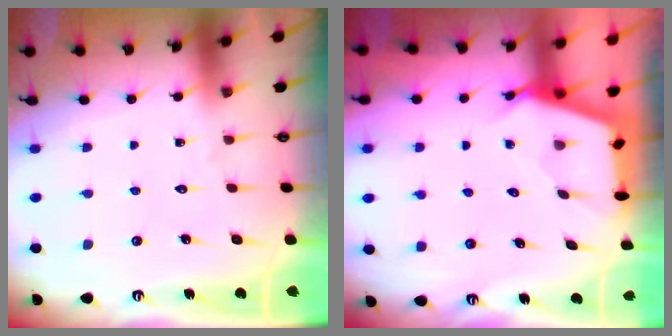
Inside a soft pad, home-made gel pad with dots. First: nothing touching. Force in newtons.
{"total": 2.7, "press": 2.7, "slide": 0.3}